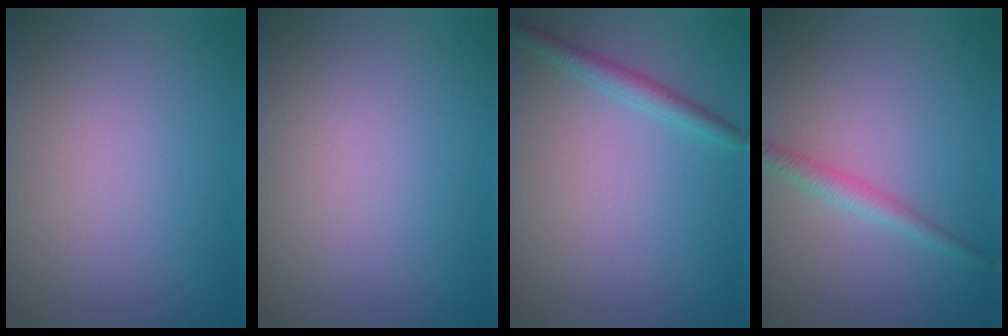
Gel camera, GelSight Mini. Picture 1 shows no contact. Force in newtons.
{"total": 0.0}
{"total": 2.0, "press": 2.0, "slide": 0.1}
{"total": 1.9, "press": 1.9, "slide": 0.1}